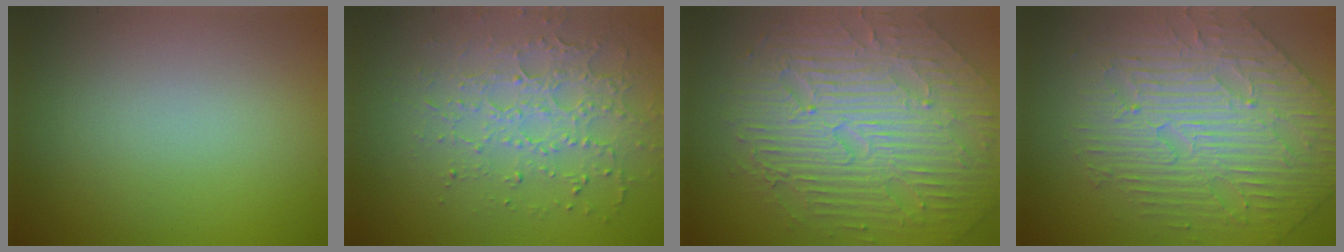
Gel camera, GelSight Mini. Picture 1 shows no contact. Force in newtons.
{"total": 3.8, "press": 3.6, "slide": 1.2}
{"total": 10.3, "press": 6.8, "slide": 7.7}
{"total": 5.8, "press": 5.1, "slide": 2.7}